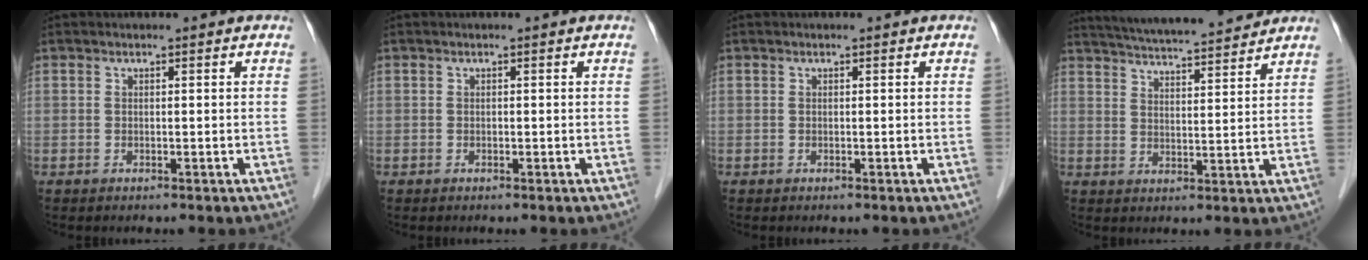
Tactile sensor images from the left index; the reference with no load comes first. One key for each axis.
{"total": 0.0}
{"total": 0.0}
{"total": 15.1, "fx": 14.0, "fy": 0.7, "fz": 5.7, "tx": -0.104, "ty": 0.018, "tz": 0.206}